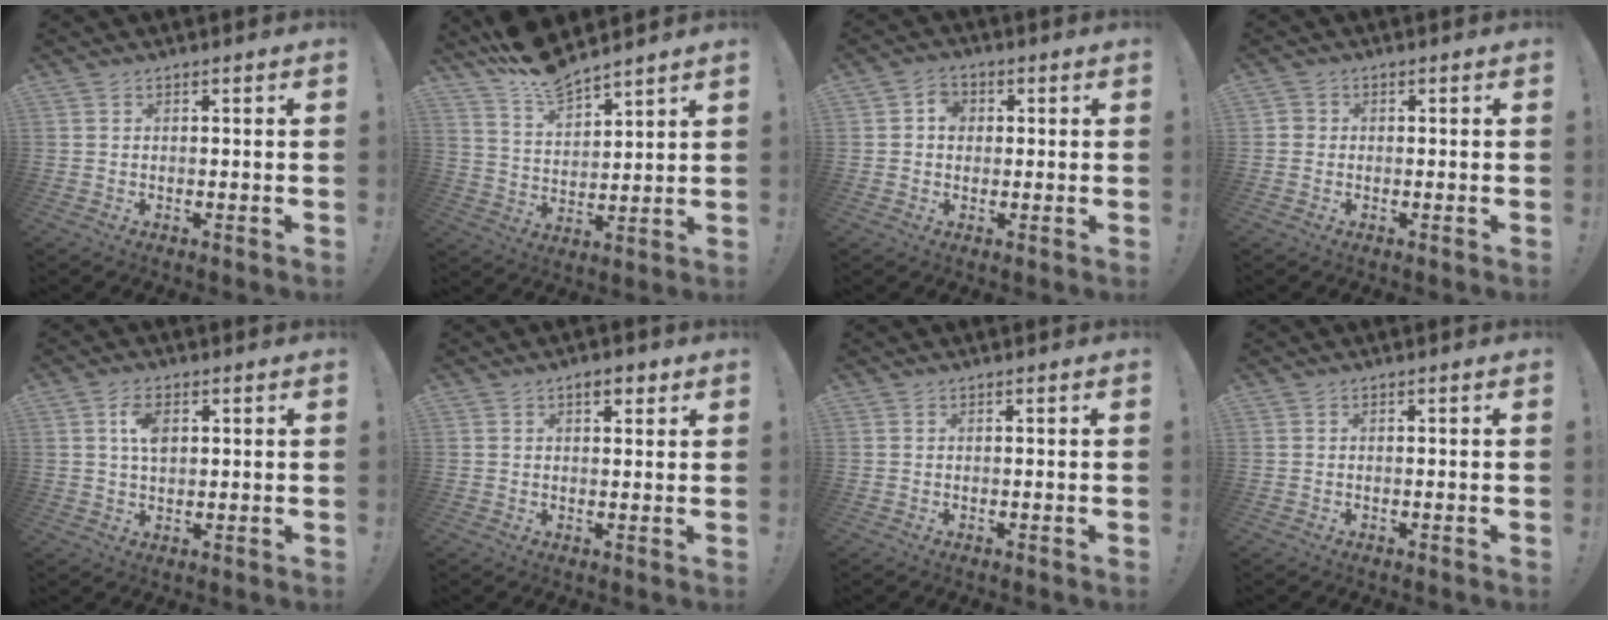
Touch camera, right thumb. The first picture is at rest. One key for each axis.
{"total": 10.2, "fx": 9.4, "fy": 2.4, "fz": 3.1, "tx": -0.065, "ty": -0.070, "tz": 0.173}
{"total": 4.2, "fx": 0.3, "fy": 3.6, "fz": 2.0, "tx": -0.020, "ty": 0.003, "tz": 0.001}
{"total": 1.4, "fx": -0.1, "fy": 1.4, "fz": 0.2, "tx": -0.003, "ty": 0.006, "tz": -0.002}
{"total": 5.7, "fx": 1.6, "fy": 3.4, "fz": 4.3, "tx": -0.065, "ty": 0.001, "tz": 0.025}
{"total": 3.7, "fx": 2.2, "fy": 1.8, "fz": 2.4, "tx": -0.027, "ty": -0.004, "tz": 0.034}
{"total": 0.0}
{"total": 0.0}